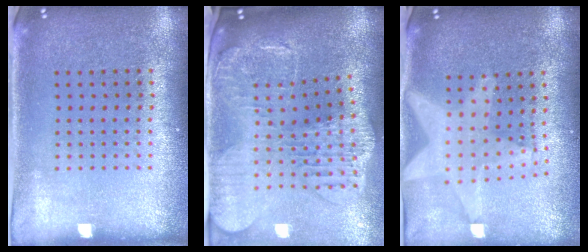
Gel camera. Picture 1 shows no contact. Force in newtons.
{"total": 3.0, "press": 2.5, "slide": 1.6}
{"total": 2.1, "press": 1.7, "slide": 1.1}